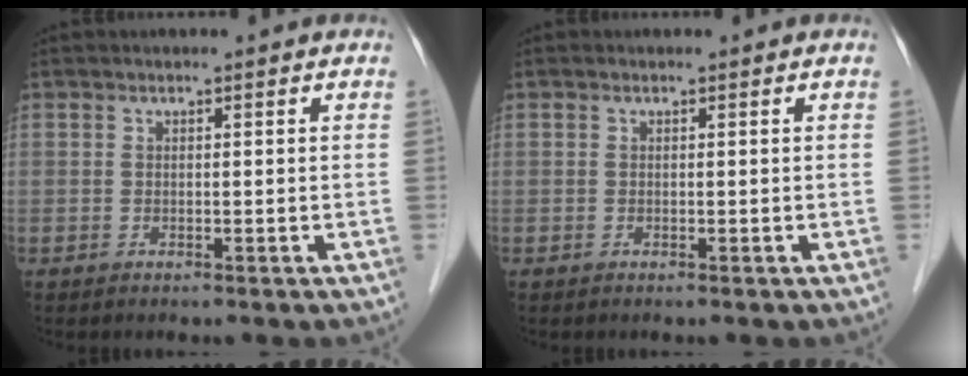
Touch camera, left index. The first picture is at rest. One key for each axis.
{"total": 0.0}